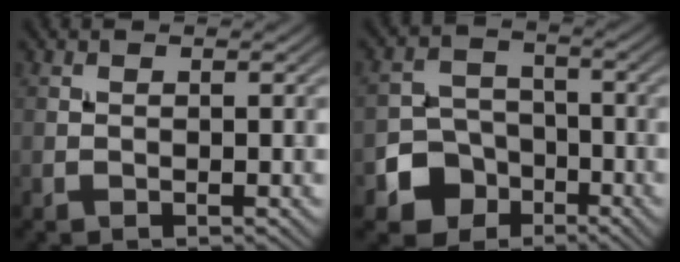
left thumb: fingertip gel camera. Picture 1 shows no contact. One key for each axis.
{"total": 6.0, "fx": -2.9, "fy": 4.9, "fz": 2.0, "tx": -0.042, "ty": -0.005, "tz": -0.064}